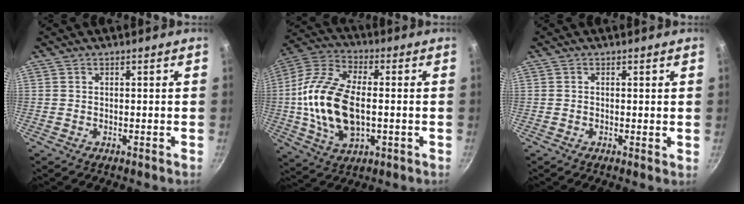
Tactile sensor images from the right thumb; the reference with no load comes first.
{"total": 18.5, "force": [-0.9, 10.3, 15.4], "torque": [-0.295, 0.022, -0.024]}
{"total": 0.8, "force": [0.1, 0.3, 0.7], "torque": [-0.010, -0.001, -0.001]}